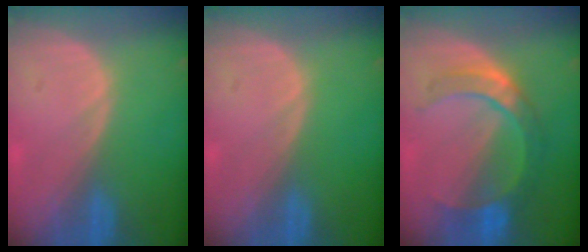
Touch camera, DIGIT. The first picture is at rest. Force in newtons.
{"total": 0.0}
{"total": 7.3, "press": 7.2, "slide": 1.5}